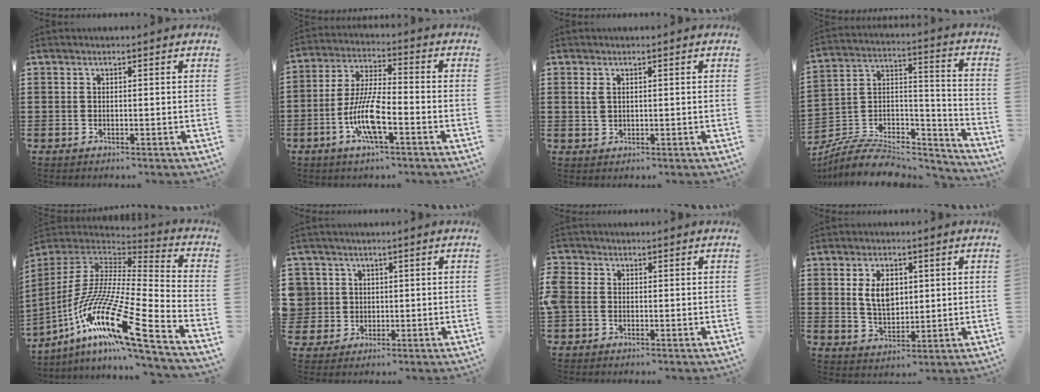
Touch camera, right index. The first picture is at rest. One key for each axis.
{"total": 9.0, "fx": -3.5, "fy": 2.2, "fz": 8.0, "tx": -0.183, "ty": -0.014, "tz": -0.073}
{"total": 1.7, "fx": 0.6, "fy": 1.0, "fz": 1.2, "tx": -0.028, "ty": 0.005, "tz": 0.011}
{"total": 7.6, "fx": -6.3, "fy": 3.1, "fz": 2.8, "tx": -0.057, "ty": 0.007, "tz": -0.124}
{"total": 17.7, "fx": -10.9, "fy": 2.2, "fz": 13.8, "tx": -0.292, "ty": -0.005, "tz": -0.212}
{"total": 4.2, "fx": 0.8, "fy": 4.1, "fz": 0.1, "tx": -0.031, "ty": 0.012, "tz": 0.012}
{"total": 2.0, "fx": -0.5, "fy": 1.6, "fz": 1.0, "tx": -0.037, "ty": 0.001, "tz": -0.017}
{"total": 5.7, "fx": 1.2, "fy": 3.6, "fz": 4.2, "tx": -0.084, "ty": 0.011, "tz": 0.018}